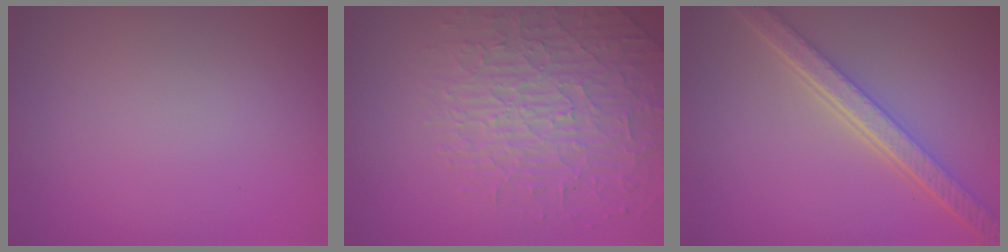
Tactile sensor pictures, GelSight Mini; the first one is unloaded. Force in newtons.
{"total": 4.0, "press": 4.0, "slide": 0.4}
{"total": 5.6, "press": 4.3, "slide": 3.7}